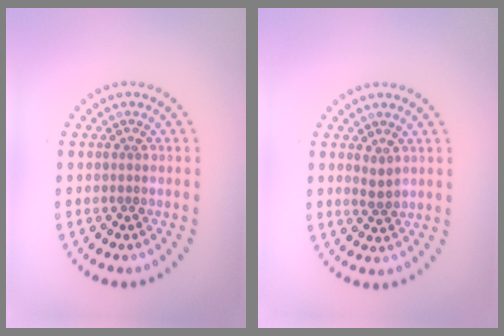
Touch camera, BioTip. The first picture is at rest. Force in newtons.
{"total": 1.6, "press": 1.5, "slide": 0.6}